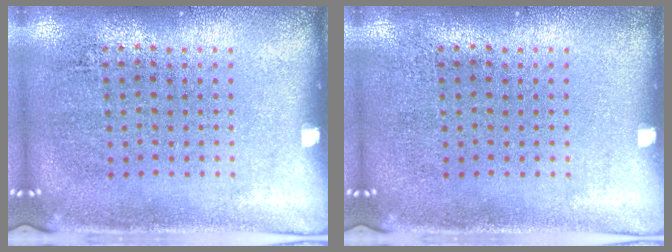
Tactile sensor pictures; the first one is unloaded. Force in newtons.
{"total": 0.0}